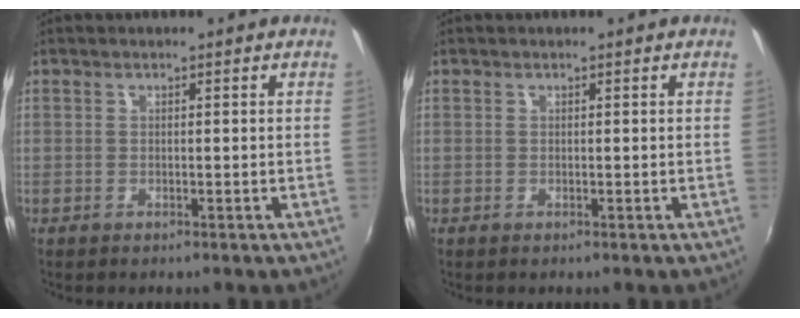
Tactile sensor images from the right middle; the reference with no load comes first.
{"total": 0.0}